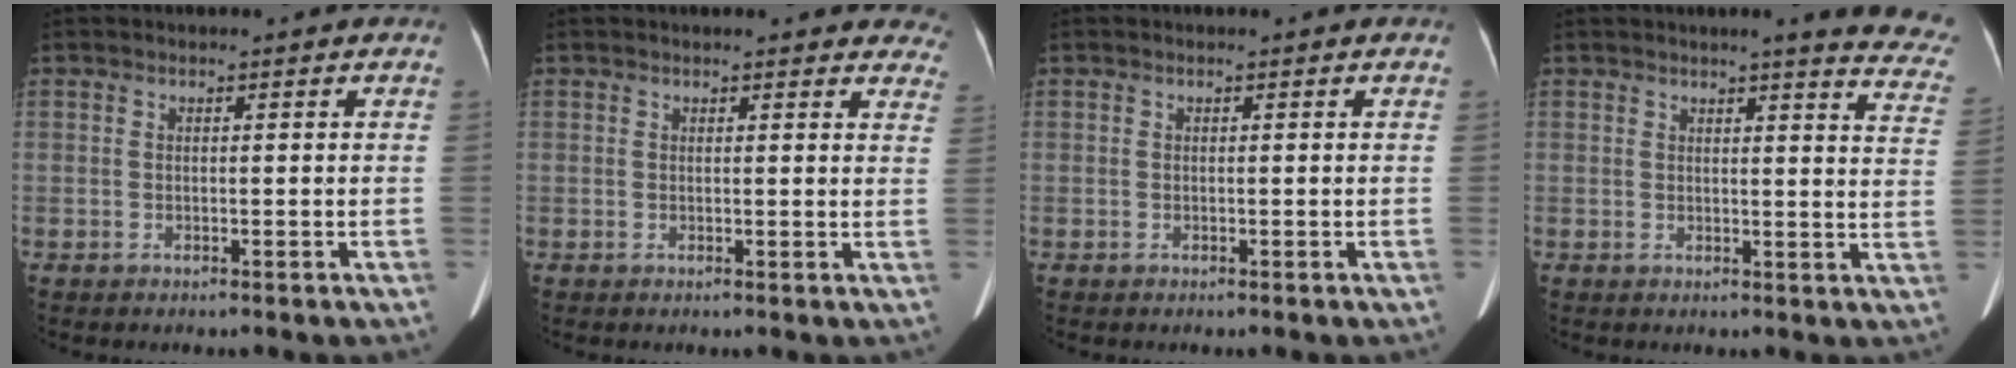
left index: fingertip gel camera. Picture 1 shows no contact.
{"total": 13.0, "force": [11.9, 3.5, 4.0], "torque": [-0.011, -0.003, 0.114]}
{"total": 0.0}
{"total": 12.4, "force": [11.0, 0.9, 5.7], "torque": [-0.041, -0.055, 0.094]}